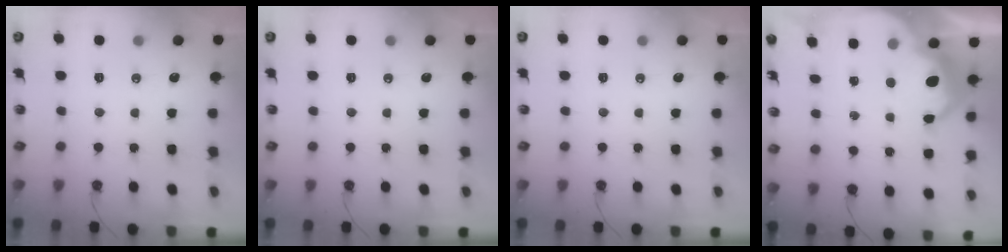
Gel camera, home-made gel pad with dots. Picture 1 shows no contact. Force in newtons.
{"total": 0.0}
{"total": 0.0}
{"total": 7.3, "press": 7.3, "slide": 0.4}